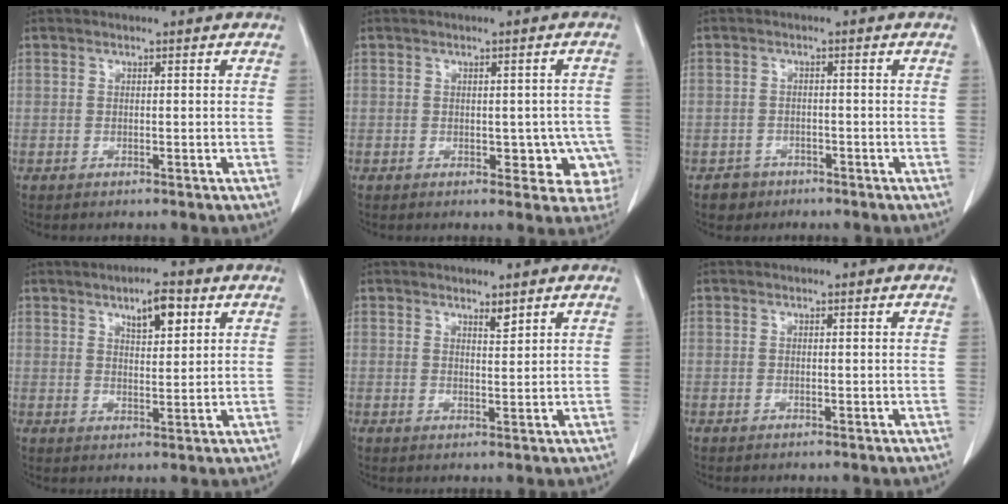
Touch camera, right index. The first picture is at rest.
{"total": 6.0, "force": [-1.0, 3.7, 4.6], "torque": [-0.023, 0.012, -0.006]}
{"total": 2.6, "force": [-1.6, 2.1, -0.1], "torque": [0.002, 0.011, -0.026]}
{"total": 5.2, "force": [2.8, 1.6, 4.1], "torque": [-0.066, 0.001, 0.047]}
{"total": 1.6, "force": [1.3, 0.3, 0.9], "torque": [-0.017, -0.007, 0.024]}
{"total": 0.0}